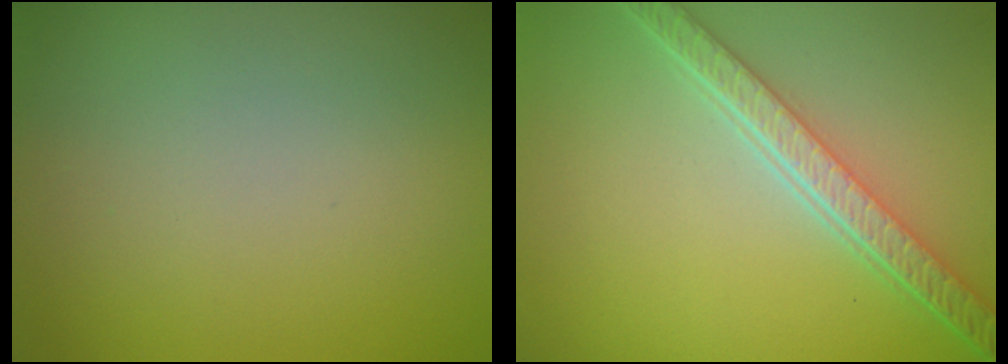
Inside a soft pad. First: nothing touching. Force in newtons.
{"total": 5.3, "press": 4.1, "slide": 3.4}